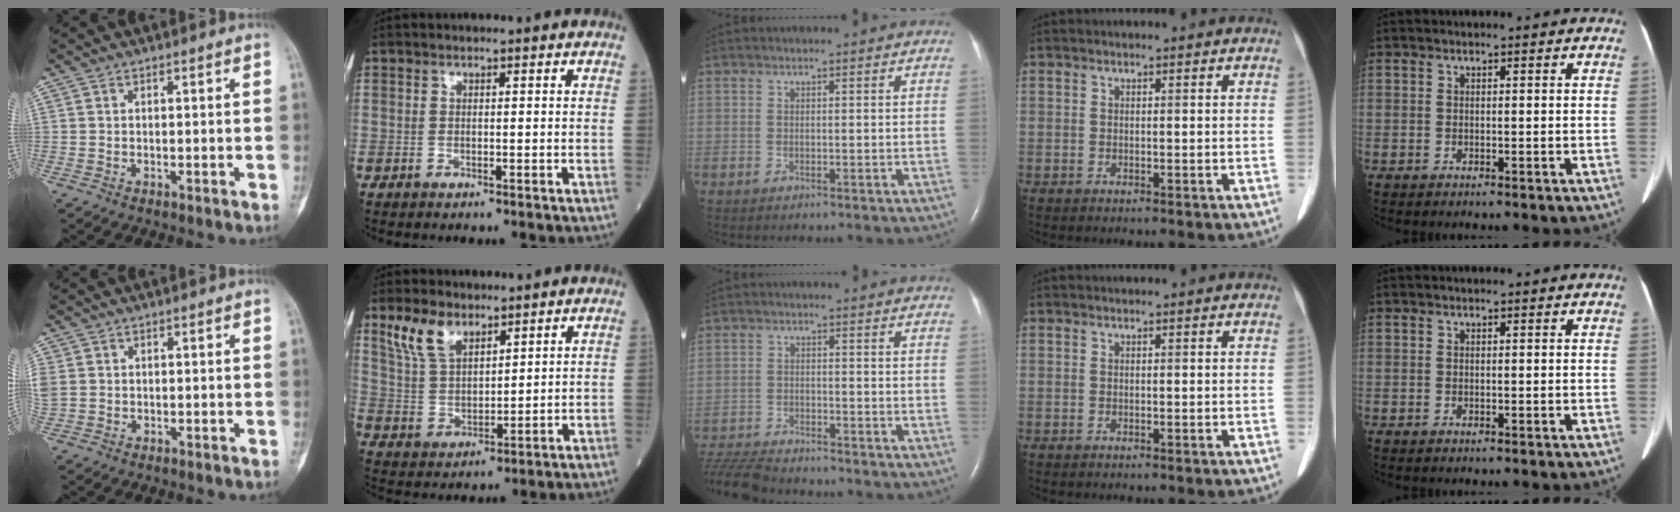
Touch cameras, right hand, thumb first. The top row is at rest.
{"thumb": {"total": 3.7, "force": [0.5, 3.2, 1.9], "torque": [-0.056, 0.011, 0.017]}, "index": {"total": 7.3, "force": [5.0, 3.5, 4.0], "torque": [-0.091, 0.012, 0.107]}, "middle": {"total": 10.0, "force": [-9.4, 1.2, 2.9], "torque": [-0.061, -0.007, -0.163]}}